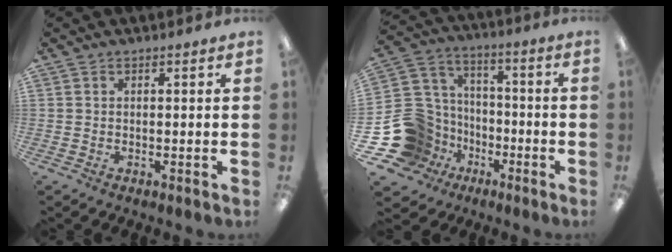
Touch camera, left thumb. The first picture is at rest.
{"total": 18.9, "force": [-6.8, 16.7, 5.7], "torque": [-0.125, 0.035, -0.076]}